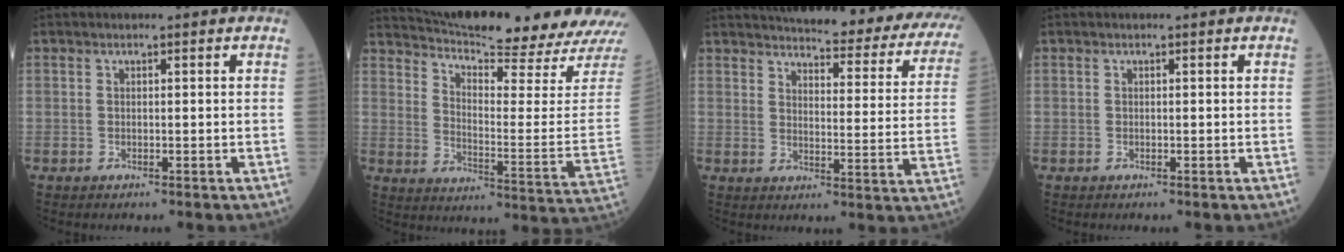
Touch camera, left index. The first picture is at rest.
{"total": 22.6, "force": [21.2, -0.5, 7.7], "torque": [-0.135, -0.099, 0.276]}
{"total": 28.8, "force": [26.0, 5.2, 11.2], "torque": [-0.147, -0.086, 0.287]}
{"total": 0.0}